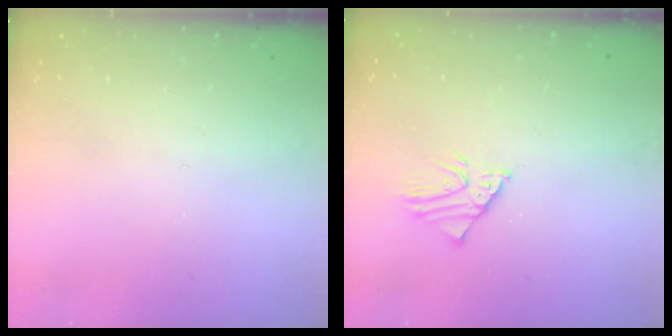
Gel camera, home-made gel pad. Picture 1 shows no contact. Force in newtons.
{"total": 2.9, "press": 2.9, "slide": 0.2}